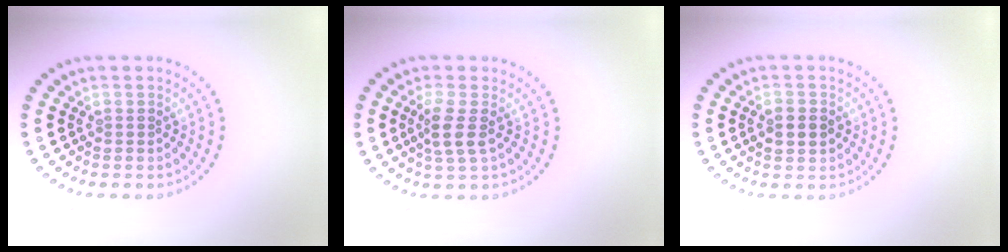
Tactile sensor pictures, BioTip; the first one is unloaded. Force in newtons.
{"total": 2.4, "press": 1.9, "slide": 1.5}
{"total": 2.6, "press": 2.5, "slide": 0.1}